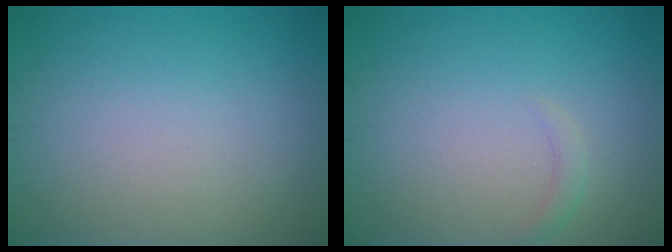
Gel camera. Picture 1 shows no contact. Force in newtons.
{"total": 0.9, "press": 0.9, "slide": 0.2}